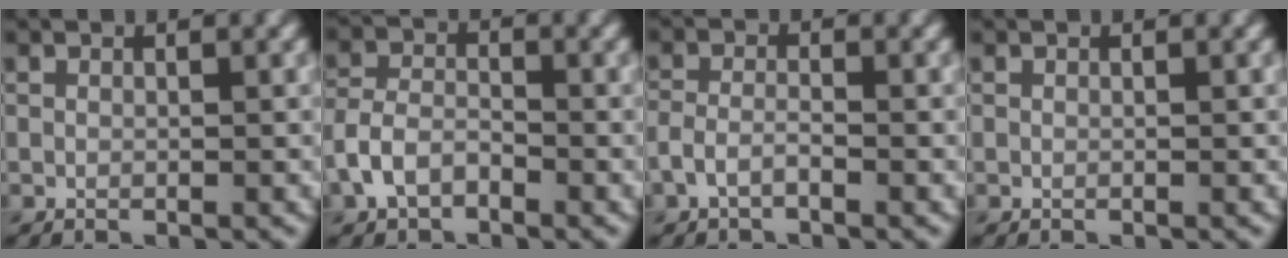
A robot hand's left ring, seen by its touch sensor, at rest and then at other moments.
{"total": 3.1, "force": [-1.8, 1.9, 1.7], "torque": [-0.036, 0.007, -0.043]}
{"total": 1.7, "force": [-1.0, 0.7, 1.2], "torque": [-0.028, 0.004, -0.026]}
{"total": 0.0}